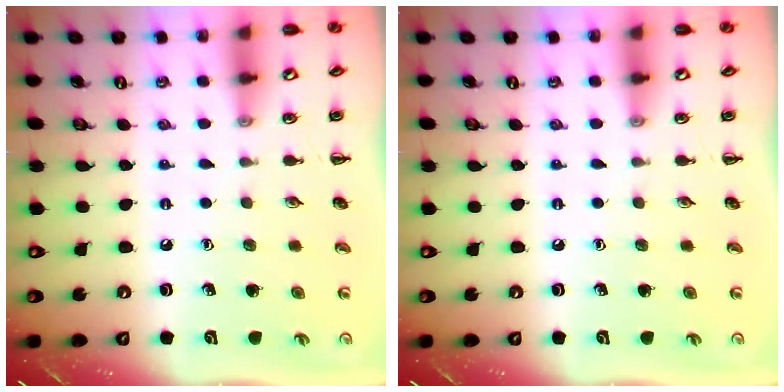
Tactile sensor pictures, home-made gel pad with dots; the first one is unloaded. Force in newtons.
{"total": 0.0}